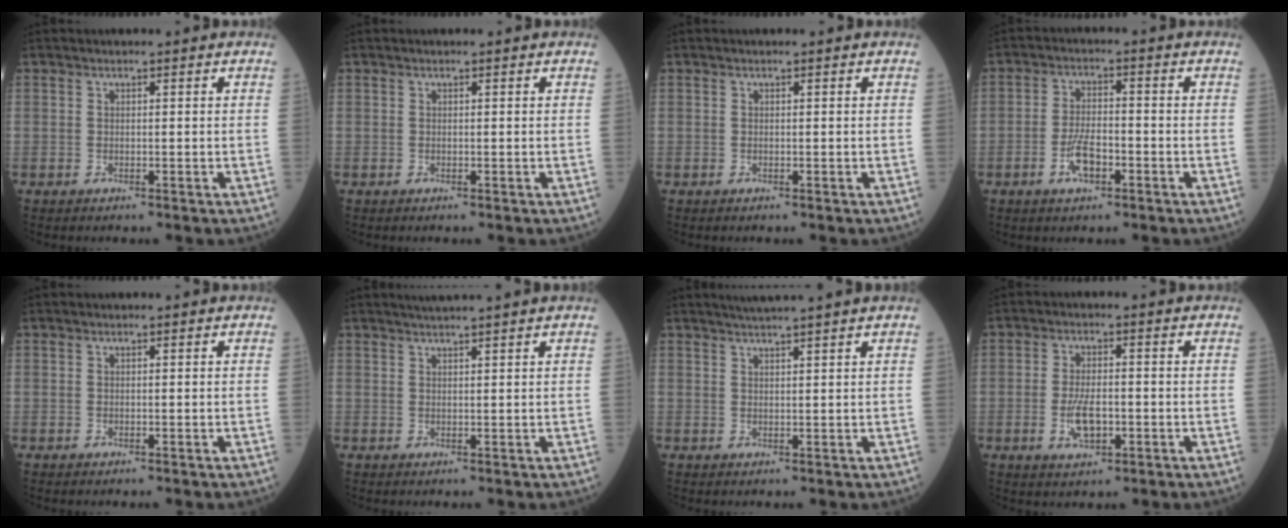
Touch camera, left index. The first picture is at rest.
{"total": 0.0}
{"total": 0.0}
{"total": 5.0, "force": [-2.3, 1.9, 4.0], "torque": [-0.082, 0.001, -0.044]}
{"total": 0.0}
{"total": 3.4, "force": [2.9, -1.0, 1.5], "torque": [-0.016, 0.014, 0.049]}
{"total": 4.7, "force": [4.0, -1.2, 2.2], "torque": [-0.030, 0.015, 0.062]}
{"total": 5.1, "force": [-1.5, 2.1, 4.4], "torque": [-0.088, -0.003, -0.024]}